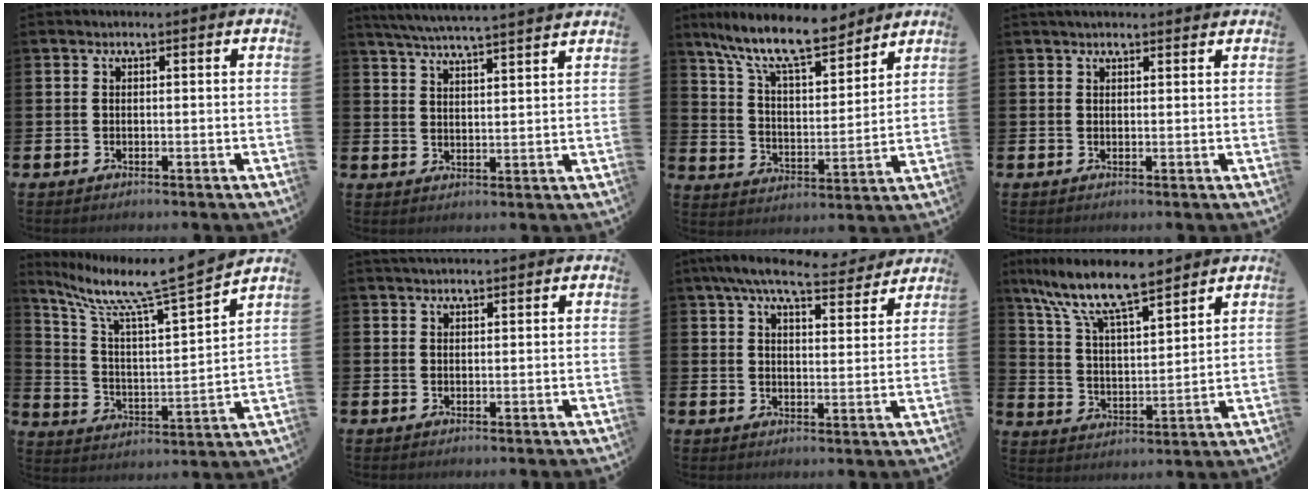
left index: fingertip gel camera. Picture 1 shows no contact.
{"total": 6.1, "force": [5.8, -0.4, 1.6], "torque": [-0.053, -0.031, 0.105]}
{"total": 11.5, "force": [10.0, 2.5, 5.2], "torque": [-0.125, -0.058, 0.172]}
{"total": 1.6, "force": [1.6, 0.3, 0.4], "torque": [0.000, -0.002, 0.027]}
{"total": 9.7, "force": [8.3, 0.6, 5.0], "torque": [-0.136, -0.058, 0.133]}
{"total": 1.8, "force": [1.7, 0.3, 0.4], "torque": [-0.001, -0.002, 0.029]}
{"total": 7.8, "force": [6.9, 1.5, 3.3], "torque": [-0.065, -0.035, 0.119]}
{"total": 10.2, "force": [8.8, 2.2, 4.8], "torque": [-0.121, -0.048, 0.152]}